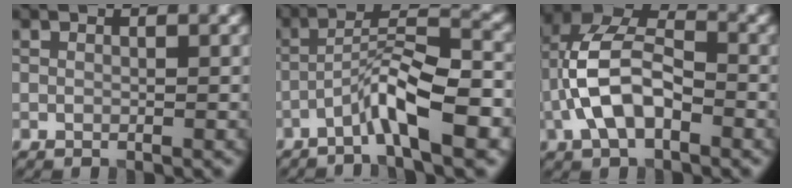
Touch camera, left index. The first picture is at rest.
{"total": 6.1, "force": [-3.3, 0.9, 5.1], "torque": [-0.092, 0.019, -0.064]}
{"total": 7.3, "force": [-2.3, 3.7, 5.9], "torque": [-0.119, 0.020, -0.047]}